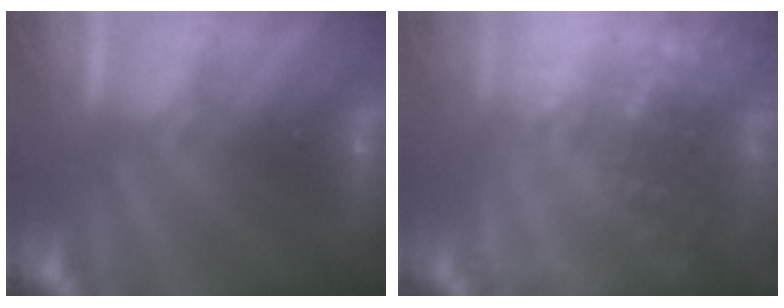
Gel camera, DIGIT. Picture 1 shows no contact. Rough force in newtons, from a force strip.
{"total": 6.3}